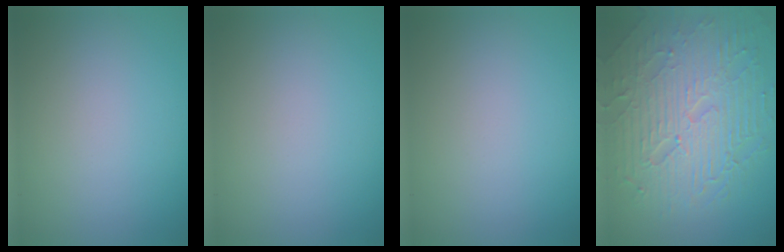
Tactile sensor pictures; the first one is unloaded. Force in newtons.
{"total": 0.0}
{"total": 0.0}
{"total": 9.6, "press": 6.3, "slide": 7.3}